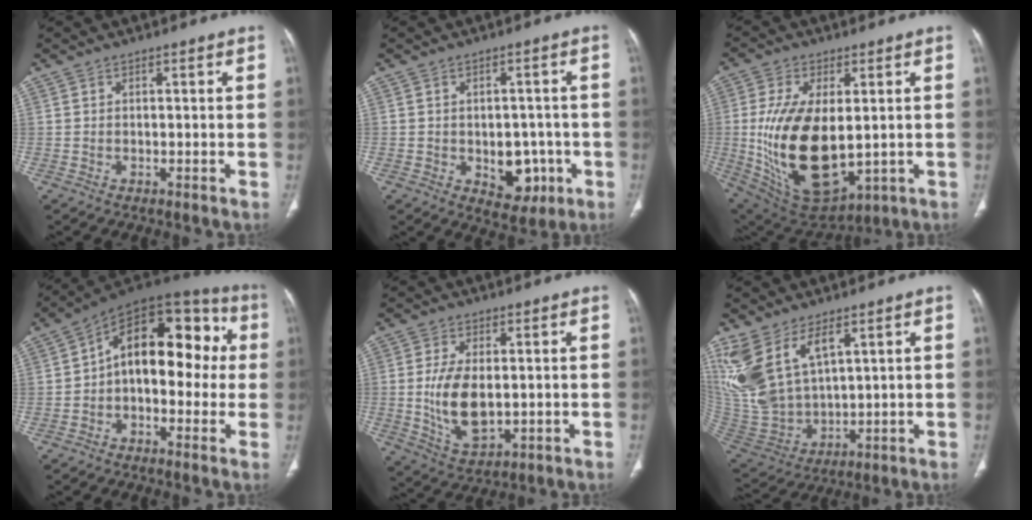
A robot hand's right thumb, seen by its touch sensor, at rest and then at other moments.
{"total": 8.2, "force": [-2.1, 5.8, 5.4], "torque": [-0.033, 0.011, -0.015]}
{"total": 20.7, "force": [-0.6, 10.9, 17.5], "torque": [-0.337, -0.023, 0.020]}
{"total": 17.8, "force": [0.9, 10.5, 14.4], "torque": [-0.161, 0.056, -0.001]}
{"total": 10.4, "force": [-0.2, 5.6, 8.7], "torque": [-0.164, -0.014, 0.008]}
{"total": 16.9, "force": [8.0, 9.1, 11.8], "torque": [-0.251, -0.029, 0.184]}